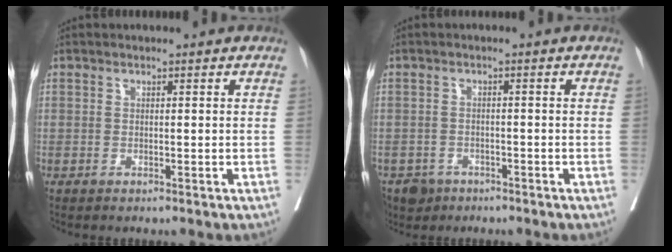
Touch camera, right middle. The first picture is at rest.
{"total": 4.3, "force": [-3.2, 2.8, 0.7], "torque": [-0.007, 0.002, -0.052]}